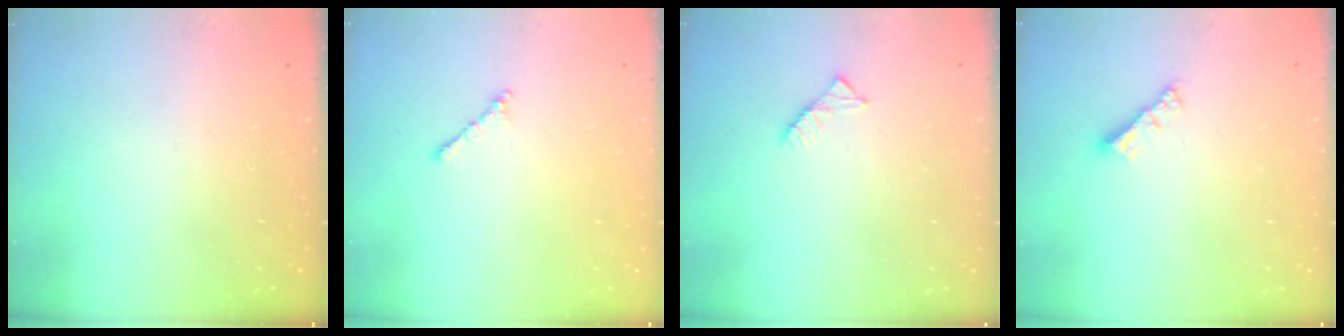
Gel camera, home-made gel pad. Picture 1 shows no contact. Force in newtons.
{"total": 1.8, "press": 1.7, "slide": 0.6}
{"total": 2.6, "press": 2.6, "slide": 0.4}
{"total": 3.4, "press": 3.4, "slide": 0.2}